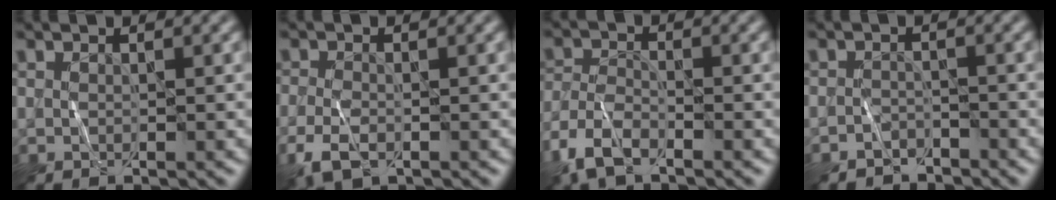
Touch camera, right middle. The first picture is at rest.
{"total": 3.5, "force": [-1.7, 1.9, 2.4], "torque": [-0.058, -0.007, -0.035]}
{"total": 4.5, "force": [-3.3, 1.8, 2.4], "torque": [-0.056, -0.006, -0.076]}
{"total": 1.9, "force": [-1.7, 0.7, -0.3], "torque": [0.010, 0.006, -0.034]}